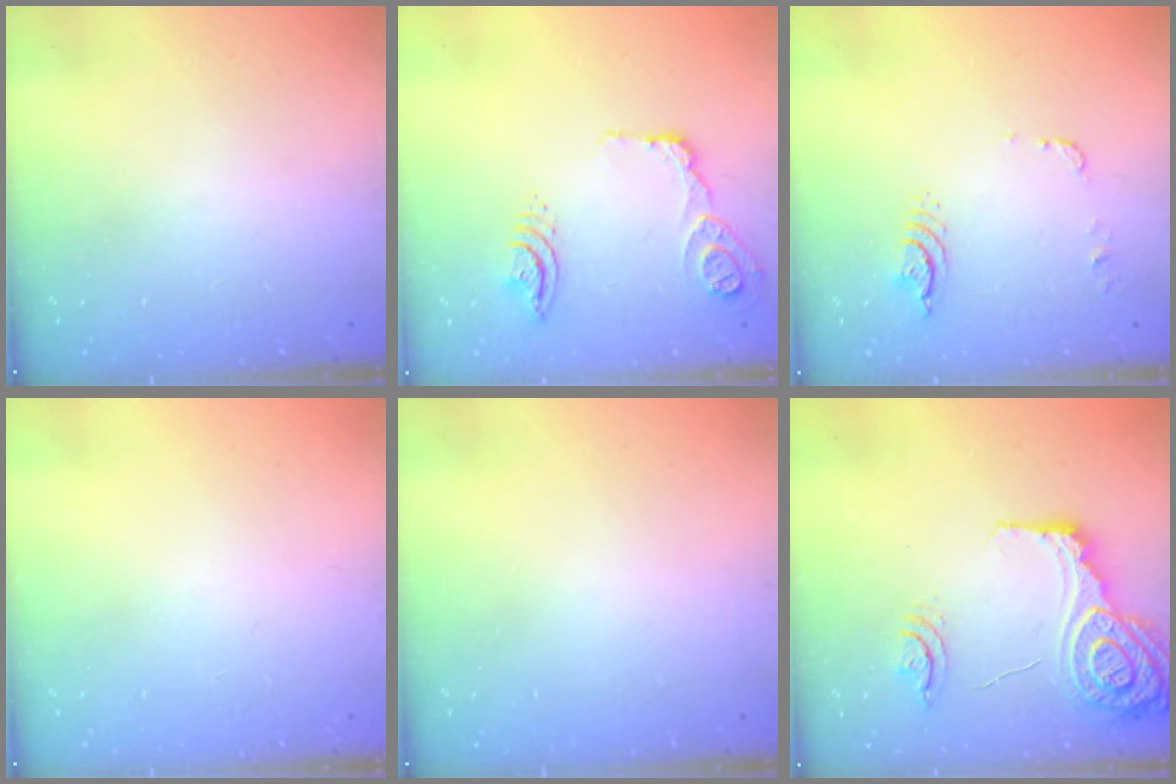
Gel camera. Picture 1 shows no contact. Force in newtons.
{"total": 21.3, "press": 16.2, "slide": 13.8}
{"total": 6.7, "press": 6.7, "slide": 0.5}
{"total": 0.0}
{"total": 0.0}
{"total": 16.0, "press": 15.9, "slide": 1.2}